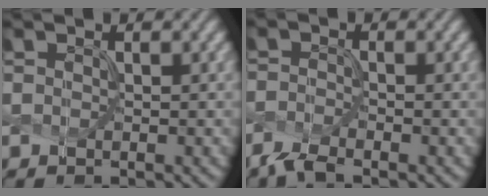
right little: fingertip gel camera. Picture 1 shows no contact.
{"total": 2.1, "force": [-1.9, 0.2, 0.8], "torque": [-0.026, -0.008, -0.041]}